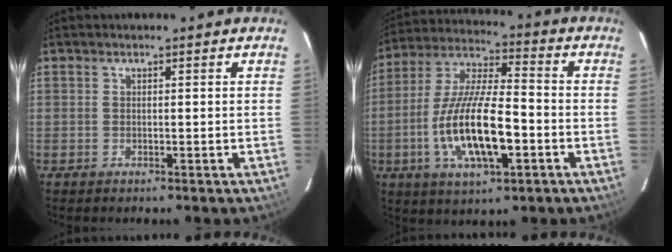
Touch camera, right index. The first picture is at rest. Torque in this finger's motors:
{"motor_torque": [1.27, -0.87, 1.05, 0.21]}